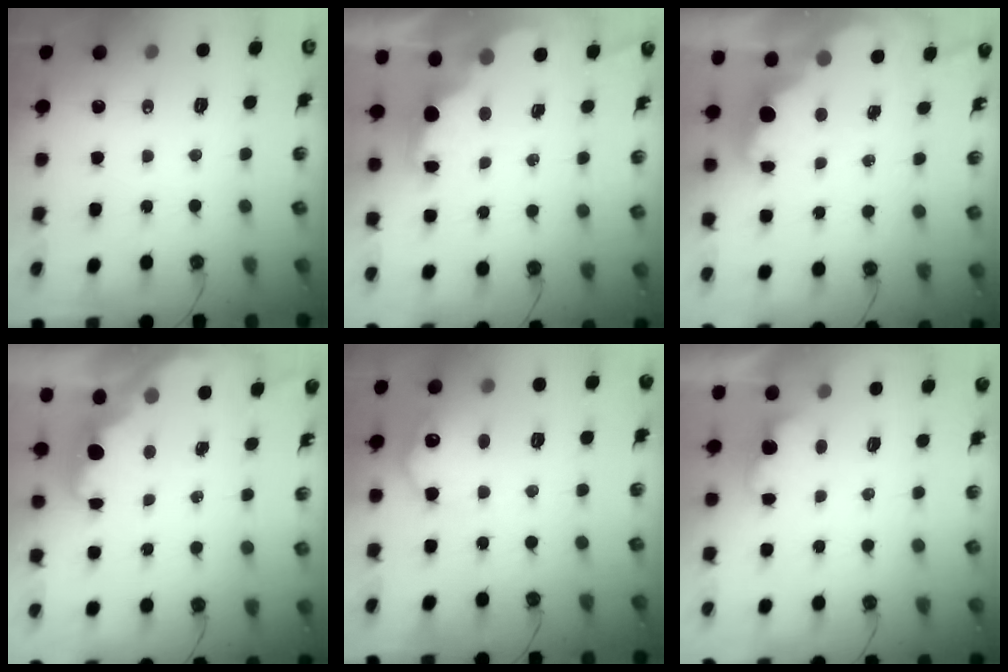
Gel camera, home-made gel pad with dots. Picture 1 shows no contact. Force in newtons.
{"total": 2.5, "press": 2.3, "slide": 0.8}
{"total": 3.7, "press": 3.6, "slide": 0.6}
{"total": 2.8, "press": 2.8, "slide": 0.6}
{"total": 11.2, "press": 11.2, "slide": 0.4}
{"total": 2.1, "press": 2.0, "slide": 0.9}